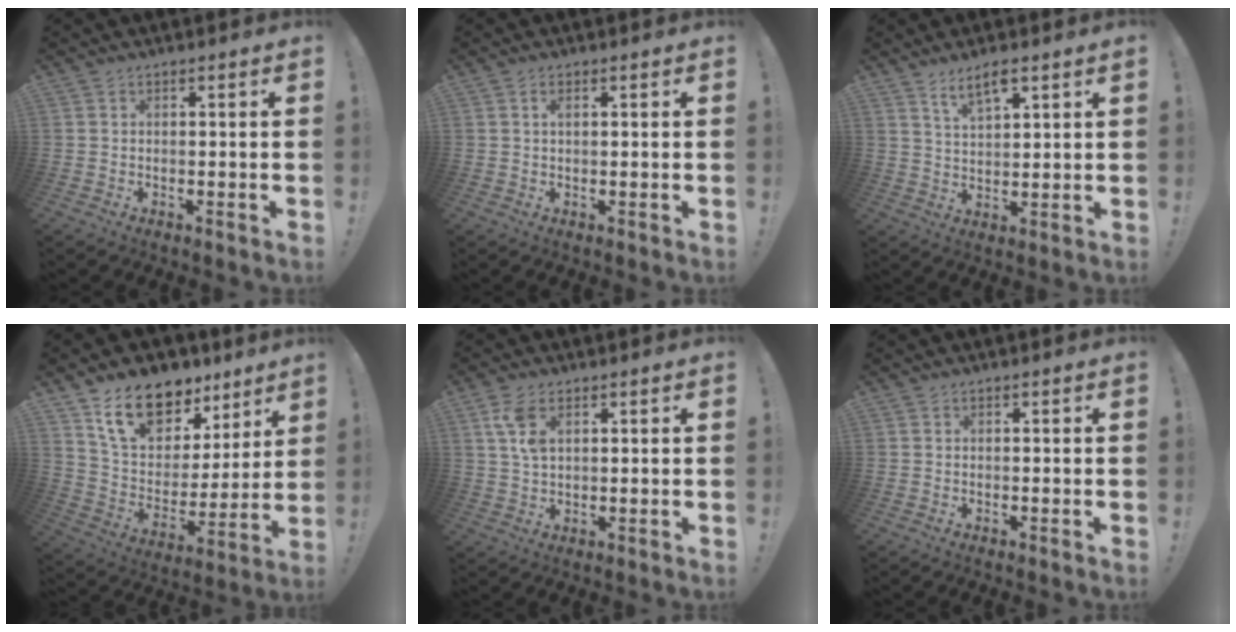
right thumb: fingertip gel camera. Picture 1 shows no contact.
{"total": 1.4, "force": [0.5, 0.6, 1.1], "torque": [-0.017, 0.000, 0.005]}
{"total": 6.0, "force": [4.4, 1.5, 3.9], "torque": [-0.067, -0.021, 0.076]}
{"total": 17.3, "force": [11.8, 9.9, 7.9], "torque": [-0.134, -0.069, 0.217]}
{"total": 6.4, "force": [2.8, 3.1, 4.9], "torque": [-0.091, -0.009, 0.049]}
{"total": 0.0}